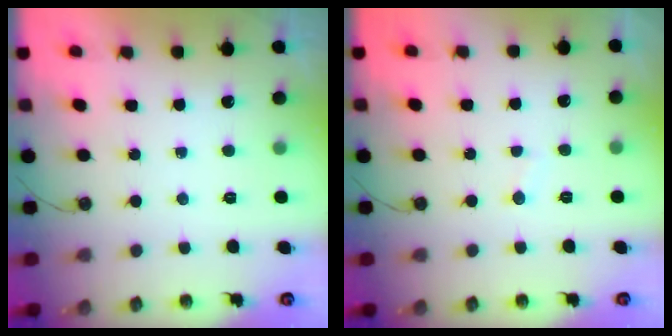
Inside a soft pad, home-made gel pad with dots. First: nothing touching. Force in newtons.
{"total": 1.8, "press": 1.8, "slide": 0.2}